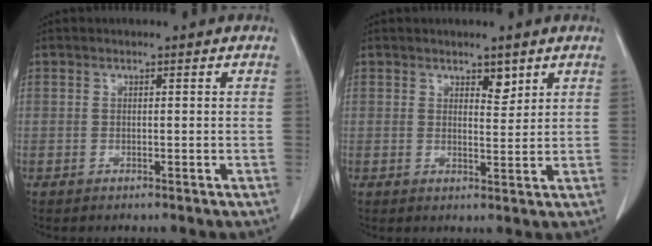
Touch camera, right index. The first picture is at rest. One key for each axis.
{"total": 2.5, "fx": 1.7, "fy": 1.0, "fz": 1.5, "tx": -0.019, "ty": -0.006, "tz": 0.029}